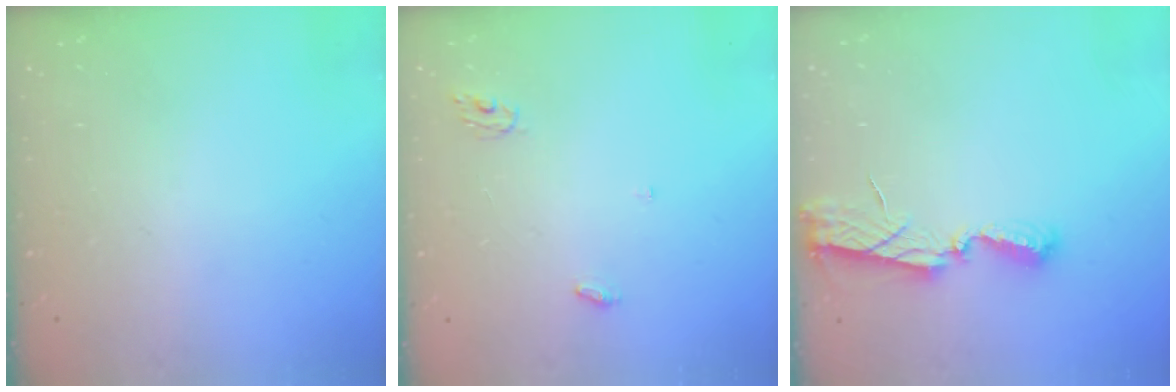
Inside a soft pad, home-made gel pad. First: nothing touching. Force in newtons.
{"total": 3.7, "press": 3.7, "slide": 0.2}
{"total": 6.2, "press": 6.2, "slide": 0.2}